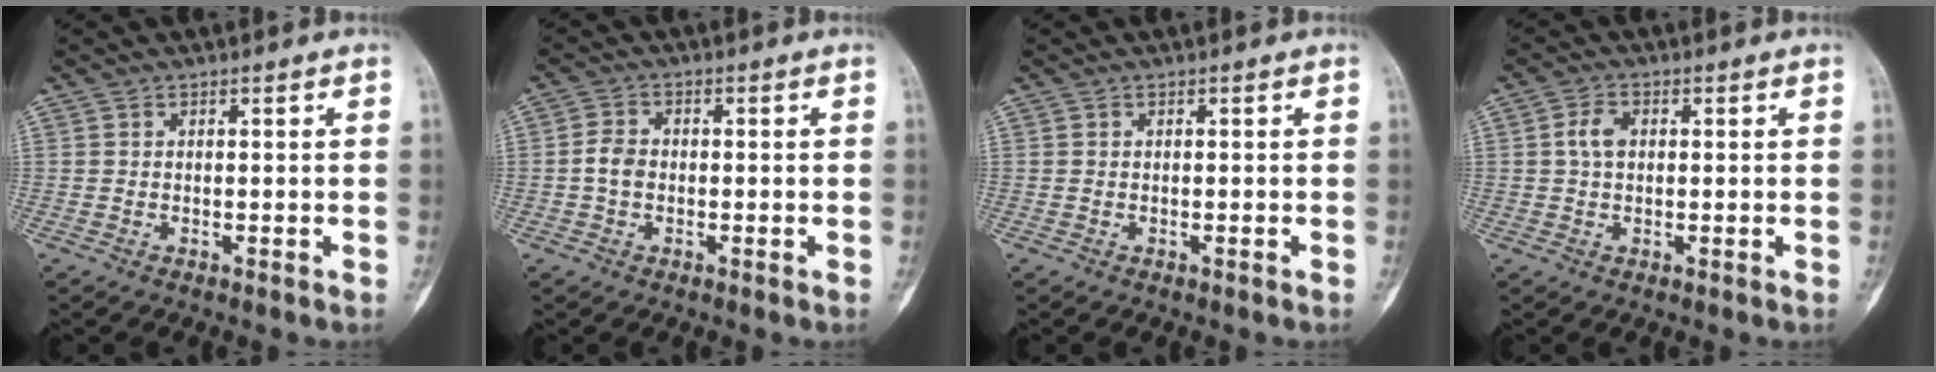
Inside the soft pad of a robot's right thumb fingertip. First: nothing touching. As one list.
[{"total": 3.4, "force": [-0.6, 2.5, 2.2], "torque": [-0.037, 0.011, -0.018]}, {"total": 0.0}, {"total": 3.4, "force": [0.5, 2.3, 2.5], "torque": [-0.050, 0.007, 0.006]}]